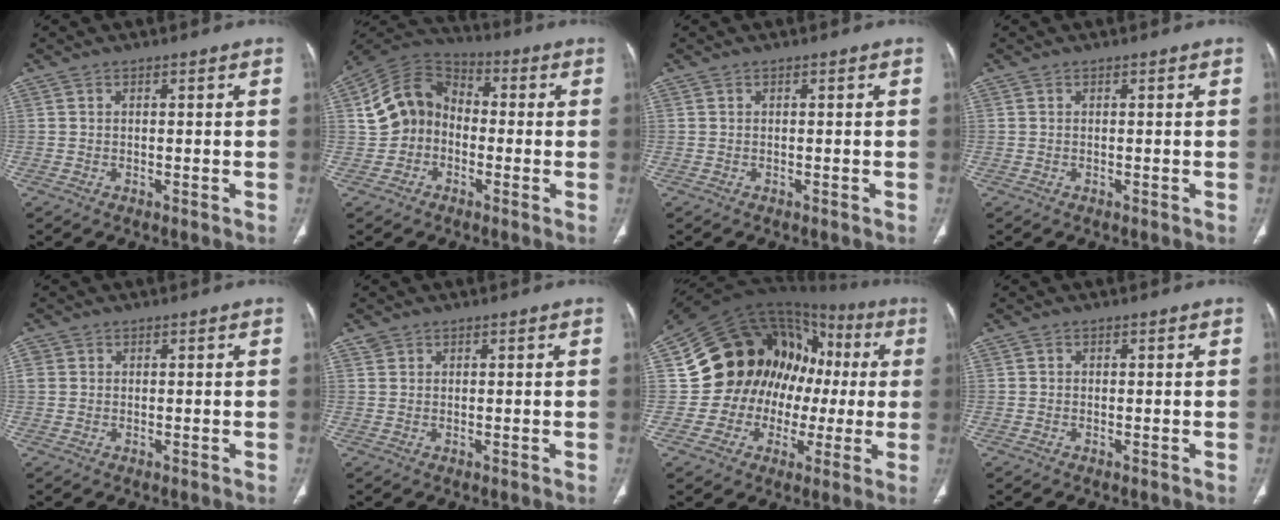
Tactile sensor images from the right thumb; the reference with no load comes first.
{"total": 11.0, "force": [-1.0, 9.3, 5.9], "torque": [-0.088, 0.038, -0.034]}
{"total": 0.6, "force": [-0.4, 0.1, 0.3], "torque": [-0.002, -0.001, -0.004]}
{"total": 0.0}
{"total": 1.6, "force": [0.4, 1.5, 0.4], "torque": [0.000, 0.004, 0.008]}
{"total": 0.9, "force": [0.6, 0.6, 0.1], "torque": [0.006, -0.001, 0.008]}
{"total": 19.4, "force": [0.7, 16.2, 10.5], "torque": [-0.083, 0.062, 0.023]}
{"total": 0.0}